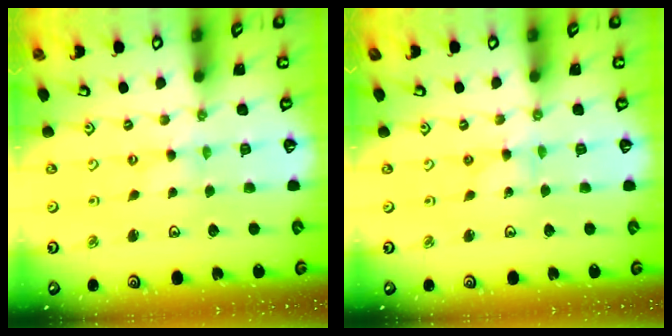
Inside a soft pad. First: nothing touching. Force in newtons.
{"total": 0.8, "press": 0.8, "slide": 0.1}